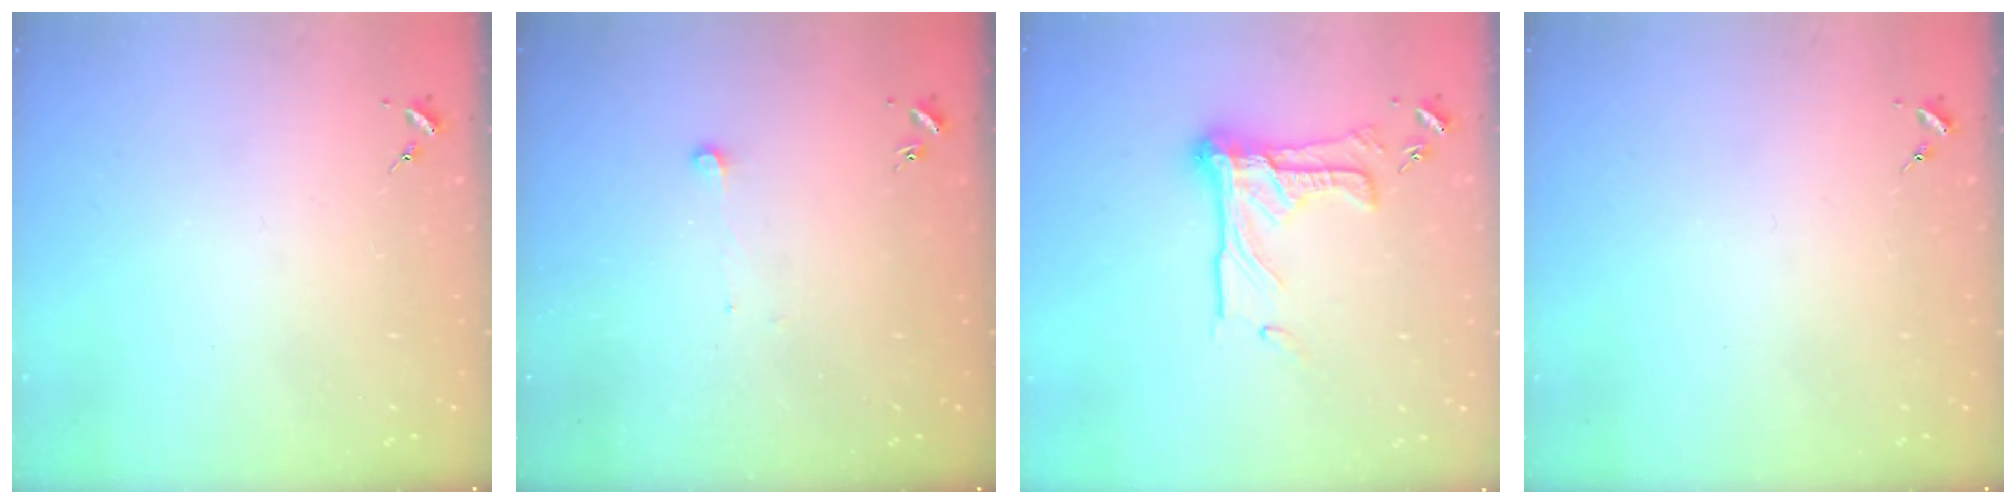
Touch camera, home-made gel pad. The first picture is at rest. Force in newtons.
{"total": 3.6, "press": 3.6, "slide": 0.3}
{"total": 16.2, "press": 16.0, "slide": 2.1}
{"total": 0.0}